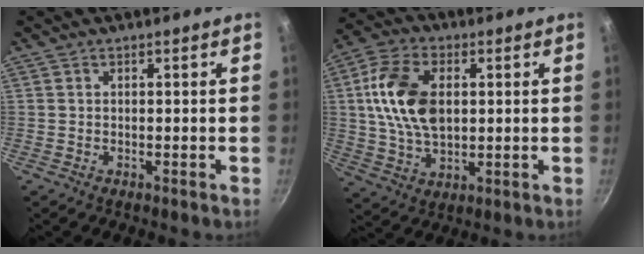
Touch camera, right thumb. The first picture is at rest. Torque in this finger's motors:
{"motor_torque": [1.03, 3.17, 1.71, -0.31, 0.21]}